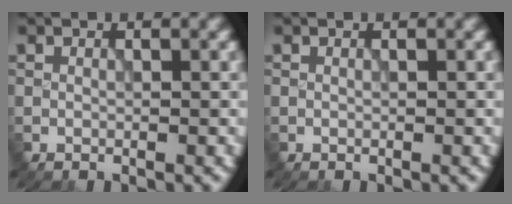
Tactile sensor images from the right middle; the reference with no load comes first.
{"total": 0.0}